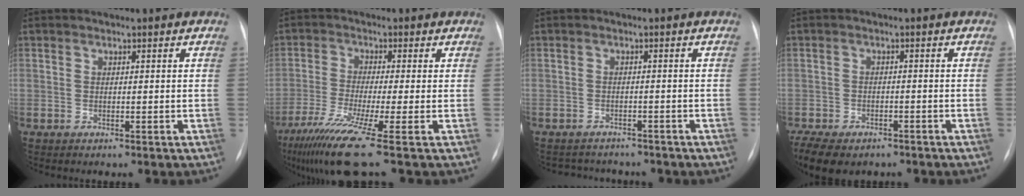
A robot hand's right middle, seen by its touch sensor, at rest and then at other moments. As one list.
[{"total": 10.1, "force": [-6.3, -0.5, 7.9], "torque": [-0.142, -0.035, -0.115]}, {"total": 6.2, "force": [-5.6, 2.4, 1.0], "torque": [-0.015, 0.003, -0.065]}, {"total": 14.3, "force": [-9.8, 8.0, 6.7], "torque": [-0.180, -0.019, -0.132]}]